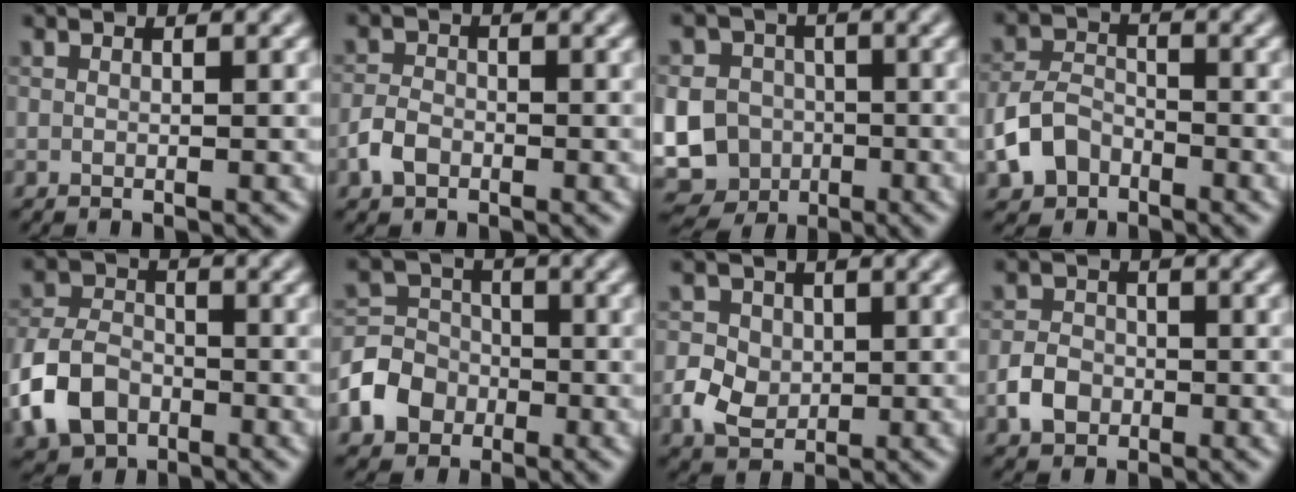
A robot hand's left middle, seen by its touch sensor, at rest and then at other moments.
{"total": 2.2, "force": [-1.2, 1.5, 1.1], "torque": [-0.020, 0.003, -0.029]}
{"total": 14.3, "force": [-3.4, 13.2, 4.4], "torque": [-0.115, -0.014, -0.089]}
{"total": 4.1, "force": [-2.1, 2.9, 2.1], "torque": [-0.043, 0.001, -0.047]}
{"total": 6.1, "force": [-2.5, 4.4, 3.3], "torque": [-0.072, -0.001, -0.057]}
{"total": 5.4, "force": [-2.3, 4.4, 2.1], "torque": [-0.033, 0.001, -0.063]}
{"total": 3.6, "force": [-0.6, 3.0, 1.8], "torque": [-0.032, 0.000, -0.011]}
{"total": 2.8, "force": [-1.2, 2.2, 1.3], "torque": [-0.020, 0.003, -0.026]}